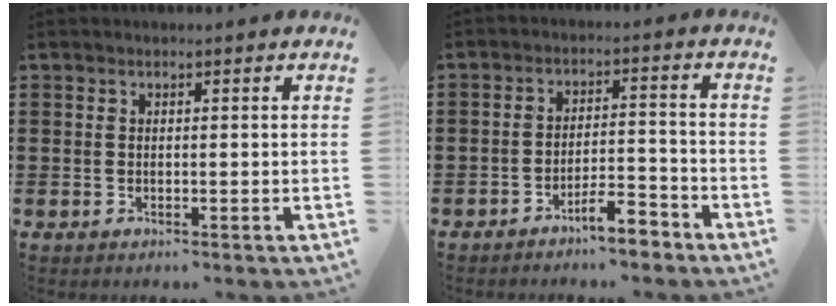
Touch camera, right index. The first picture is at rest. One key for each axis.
{"total": 5.4, "fx": -4.7, "fy": 0.9, "fz": 2.6, "tx": -0.042, "ty": 0.010, "tz": -0.088}